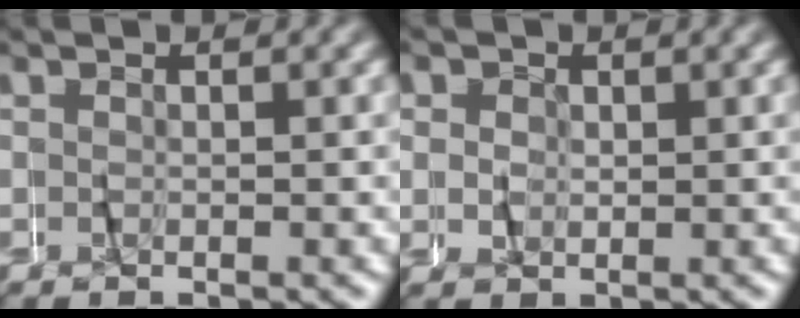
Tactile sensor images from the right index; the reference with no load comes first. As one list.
[{"total": 1.5, "force": [1.1, 1.0, -0.4], "torque": [0.010, 0.001, 0.017]}]